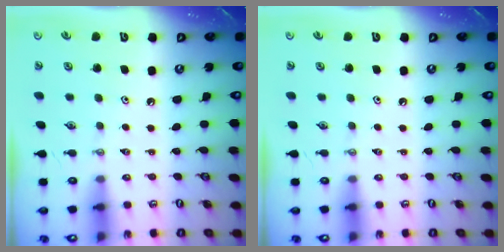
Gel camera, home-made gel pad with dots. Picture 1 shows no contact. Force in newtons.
{"total": 0.0}